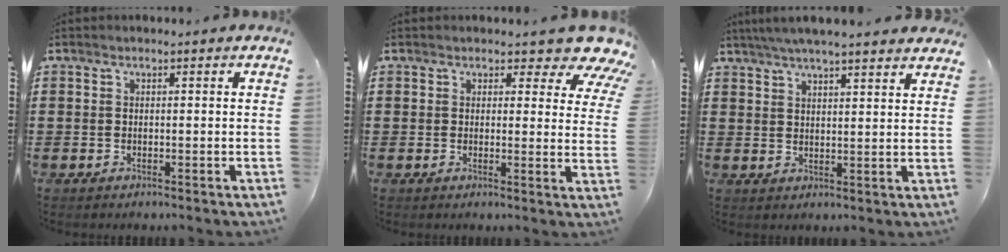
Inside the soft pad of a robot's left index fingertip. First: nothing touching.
{"total": 5.5, "force": [4.2, 1.9, 3.1], "torque": [-0.044, -0.022, 0.067]}
{"total": 4.7, "force": [4.3, -0.2, 1.9], "torque": [-0.049, -0.009, 0.076]}